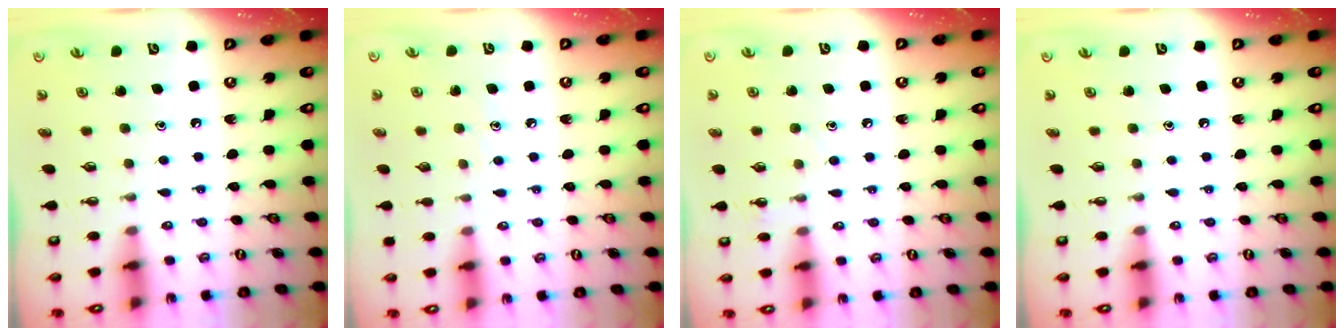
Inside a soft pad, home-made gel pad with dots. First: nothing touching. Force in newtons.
{"total": 3.6, "press": 3.6, "slide": 0.3}
{"total": 5.7, "press": 5.6, "slide": 0.6}
{"total": 0.0}